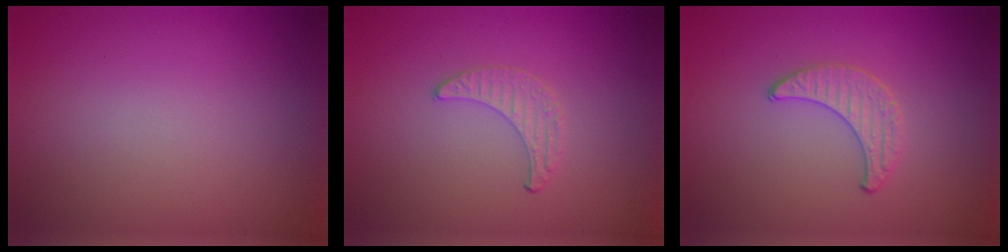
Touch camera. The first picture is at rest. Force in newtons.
{"total": 0.8, "press": 0.8, "slide": 0.2}
{"total": 1.3, "press": 1.3, "slide": 0.2}